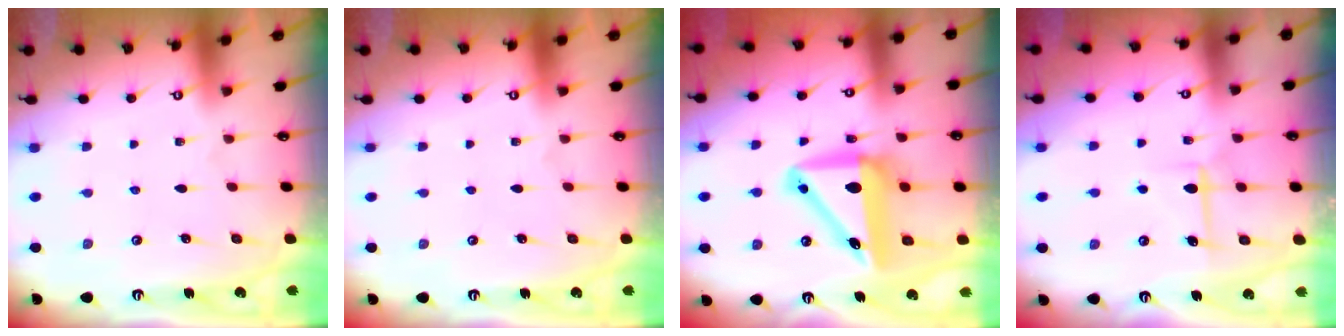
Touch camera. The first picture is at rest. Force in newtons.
{"total": 0.0}
{"total": 12.0, "press": 11.2, "slide": 4.3}
{"total": 6.2, "press": 6.2, "slide": 0.3}